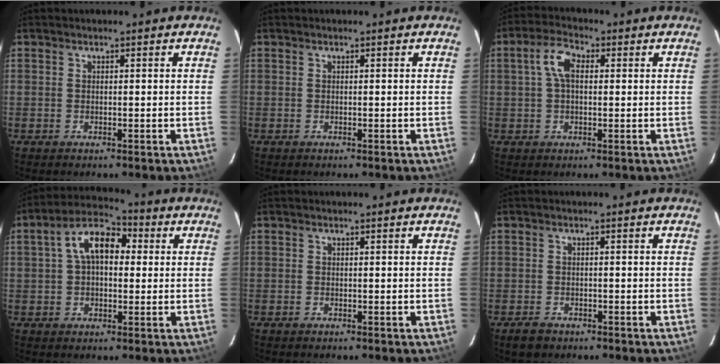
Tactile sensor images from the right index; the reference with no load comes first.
{"total": 0.0}
{"total": 5.3, "force": [0.9, 2.9, 4.4], "torque": [-0.088, 0.019, 0.017]}
{"total": 9.9, "force": [1.9, 6.0, 7.7], "torque": [-0.137, 0.035, 0.026]}
{"total": 0.0}
{"total": 2.8, "force": [-1.8, 2.0, 0.9], "torque": [-0.024, 0.000, -0.029]}